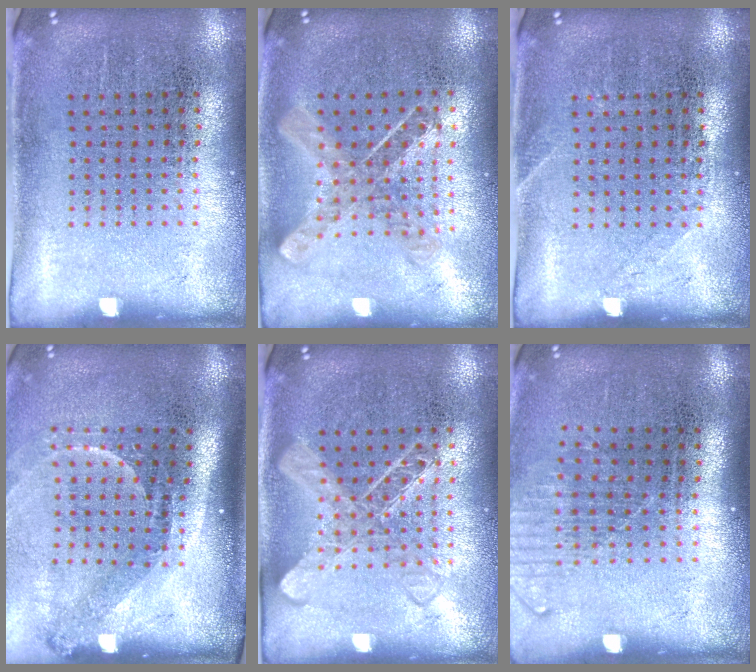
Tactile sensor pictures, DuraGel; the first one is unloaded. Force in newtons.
{"total": 0.9, "press": 0.9, "slide": 0.2}
{"total": 0.9, "press": 0.9, "slide": 0.2}
{"total": 2.2, "press": 1.5, "slide": 1.6}
{"total": 1.3, "press": 1.3, "slide": 0.3}
{"total": 1.3, "press": 1.1, "slide": 0.8}